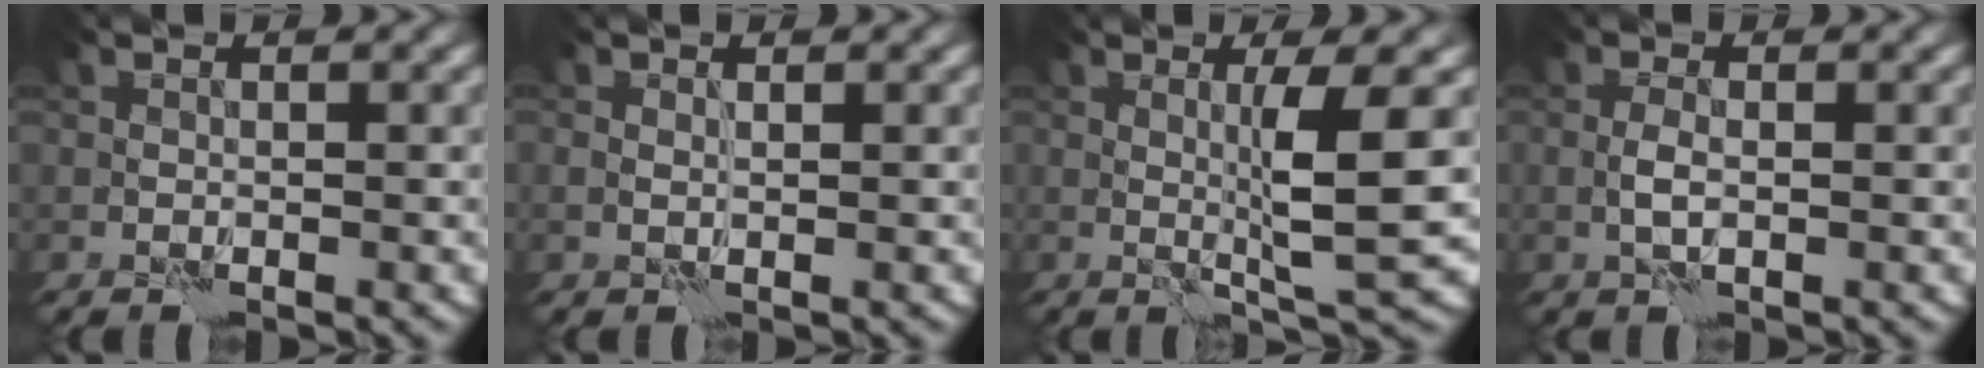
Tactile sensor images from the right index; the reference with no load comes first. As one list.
[{"total": 0.6, "force": [0.5, 0.1, 0.4], "torque": [-0.007, -0.003, 0.009]}, {"total": 4.7, "force": [0.8, 0.1, 4.6], "torque": [-0.080, -0.007, 0.018]}, {"total": 1.3, "force": [0.0, 0.3, 1.3], "torque": [-0.027, 0.000, -0.004]}]